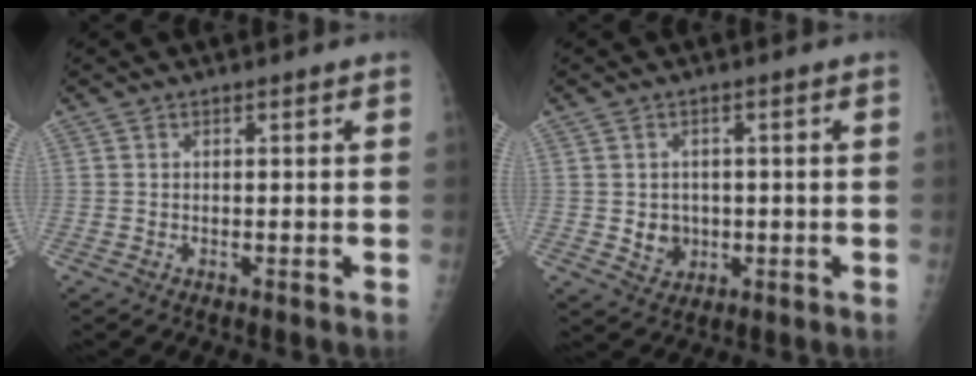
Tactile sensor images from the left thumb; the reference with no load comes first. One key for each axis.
{"total": 4.0, "fx": -0.3, "fy": 3.6, "fz": 1.7, "tx": -0.007, "ty": 0.001, "tz": 0.006}